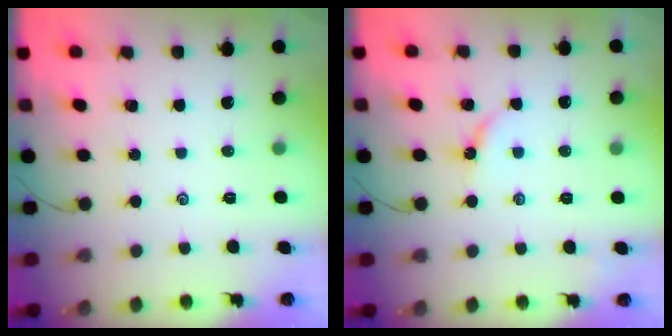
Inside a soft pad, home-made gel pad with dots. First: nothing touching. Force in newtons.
{"total": 5.6, "press": 5.6, "slide": 0.6}